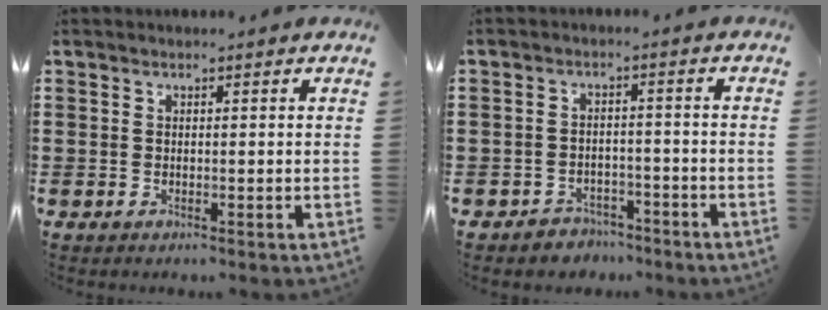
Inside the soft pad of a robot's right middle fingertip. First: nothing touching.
{"total": 3.2, "force": [-3.1, 0.7, -0.3], "torque": [-0.007, -0.001, -0.067]}